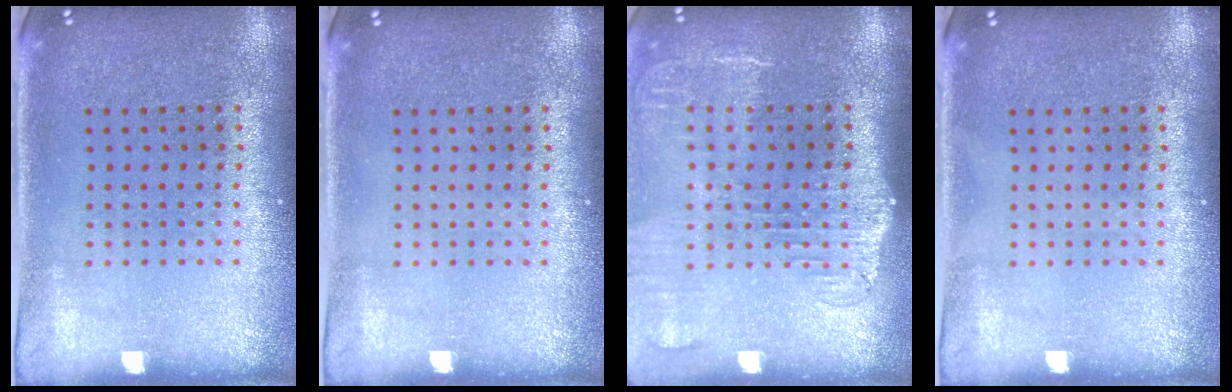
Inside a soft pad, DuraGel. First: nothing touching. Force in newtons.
{"total": 0.0}
{"total": 2.1, "press": 1.7, "slide": 1.2}
{"total": 0.0}